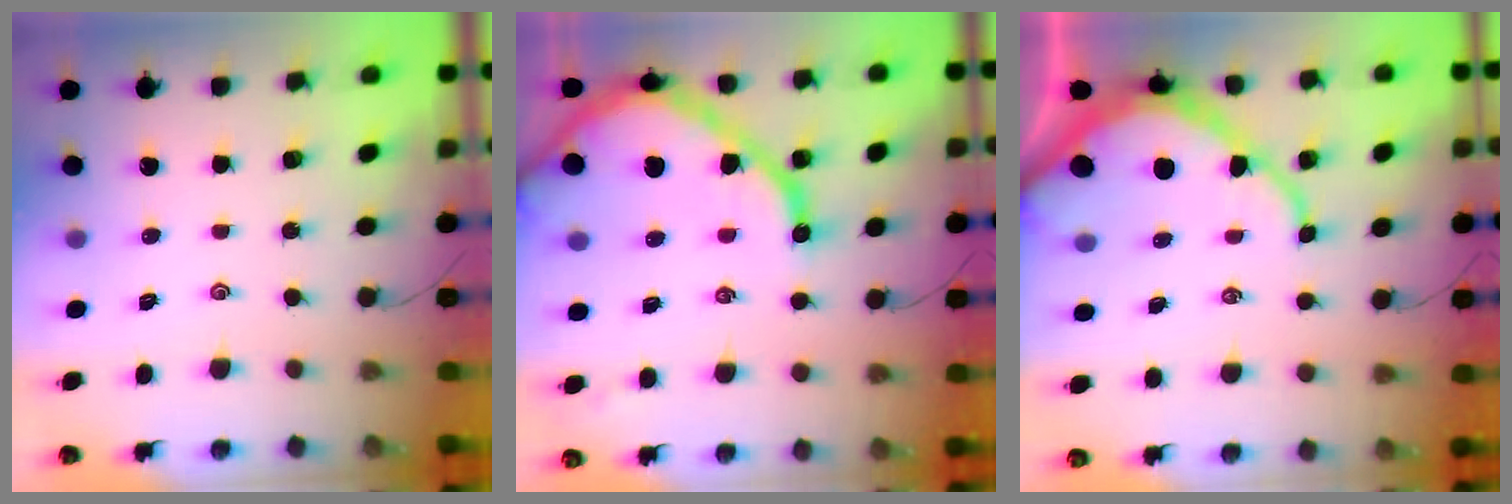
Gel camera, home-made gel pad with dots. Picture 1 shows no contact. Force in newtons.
{"total": 19.3, "press": 19.2, "slide": 2.0}
{"total": 12.4, "press": 12.4, "slide": 1.1}